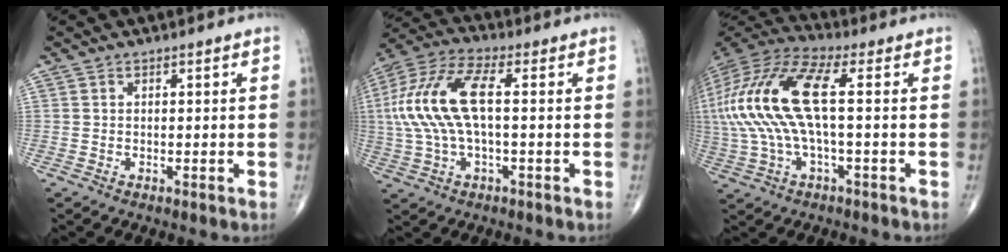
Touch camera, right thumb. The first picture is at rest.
{"total": 15.2, "force": [0.9, 6.1, 13.9], "torque": [-0.318, 0.032, 0.016]}
{"total": 19.6, "force": [1.1, 6.6, 18.4], "torque": [-0.418, 0.035, 0.014]}